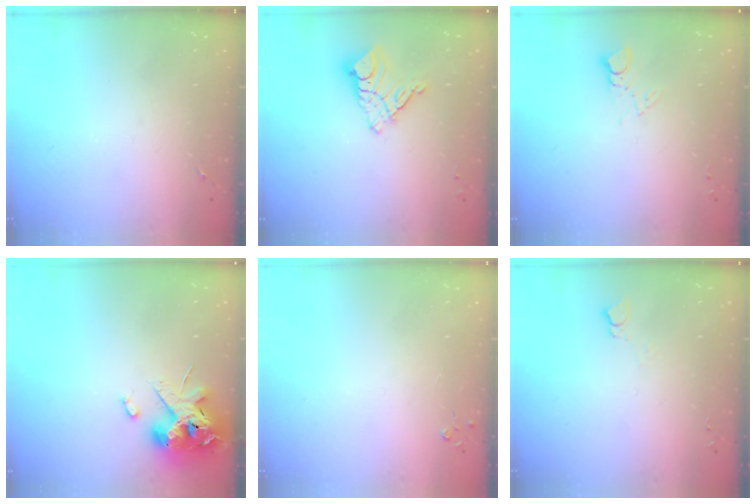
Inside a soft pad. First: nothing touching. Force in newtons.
{"total": 9.7, "press": 9.7, "slide": 1.1}
{"total": 4.1, "press": 4.1, "slide": 0.4}
{"total": 14.4, "press": 14.3, "slide": 2.2}
{"total": 2.7, "press": 2.7, "slide": 0.3}
{"total": 2.7, "press": 2.7, "slide": 0.3}